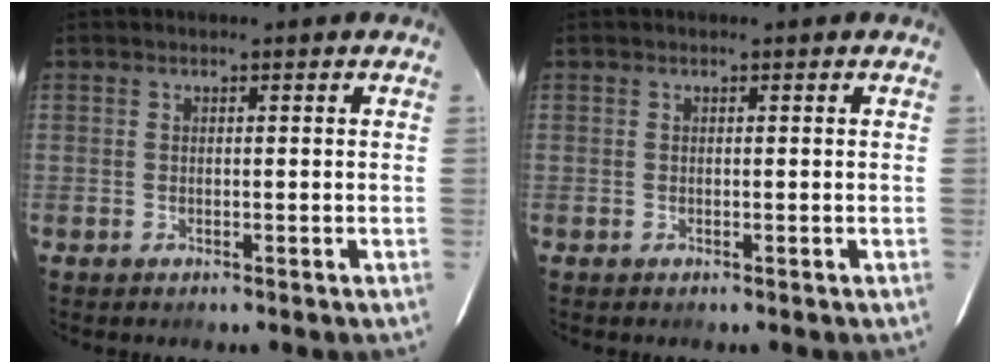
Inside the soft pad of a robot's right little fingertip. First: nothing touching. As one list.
[{"total": 0.0}]